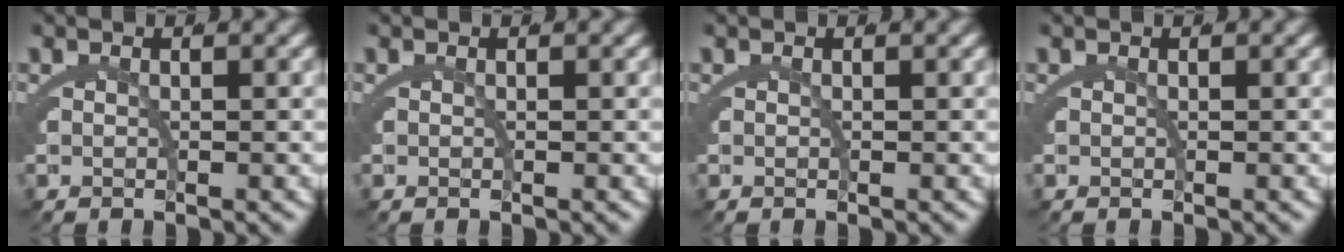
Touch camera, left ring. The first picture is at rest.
{"total": 0.0}
{"total": 0.0}
{"total": 0.0}